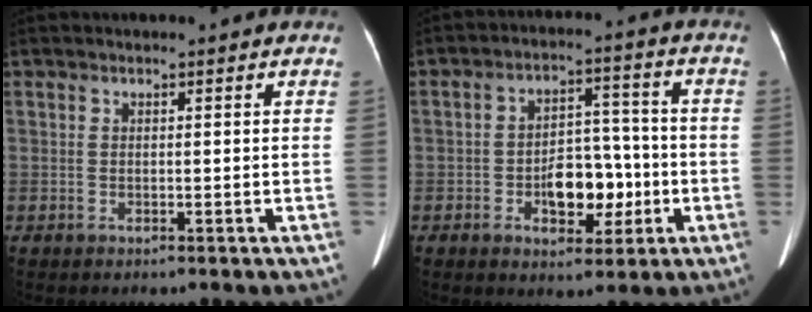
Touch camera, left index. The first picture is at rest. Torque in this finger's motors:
{"motor_torque": [0.17, 0.09, 0.13, 0.07]}